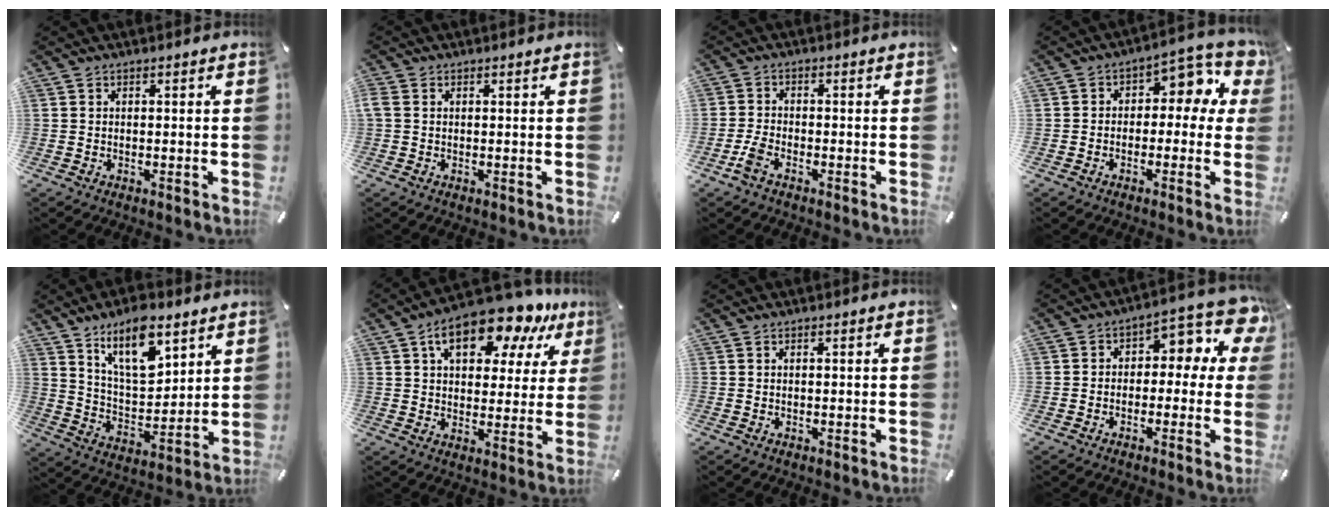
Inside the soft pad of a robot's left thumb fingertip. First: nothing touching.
{"total": 1.1, "force": [0.0, 0.7, 0.8], "torque": [-0.024, 0.003, -0.005]}
{"total": 3.7, "force": [-2.2, 2.2, 1.9], "torque": [-0.043, 0.009, -0.042]}
{"total": 8.9, "force": [2.8, 5.6, 6.3], "torque": [-0.075, -0.020, 0.046]}
{"total": 14.9, "force": [9.4, 7.0, 9.1], "torque": [-0.151, -0.040, 0.164]}
{"total": 15.7, "force": [9.9, 7.9, 9.2], "torque": [-0.141, -0.047, 0.169]}
{"total": 0.0}
{"total": 9.6, "force": [2.4, 5.9, 7.2], "torque": [-0.085, -0.015, 0.038]}